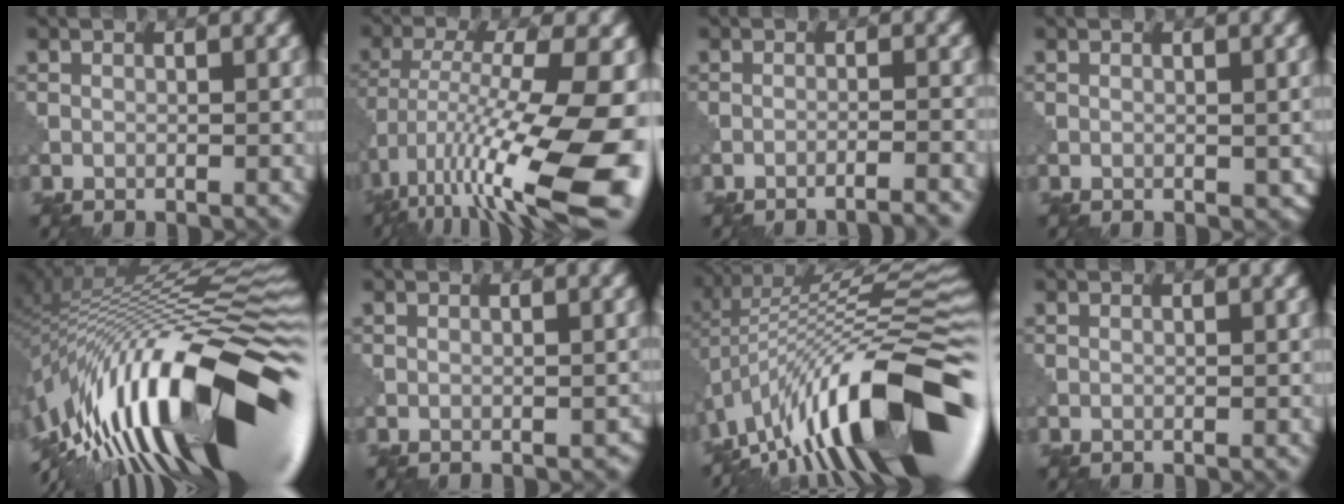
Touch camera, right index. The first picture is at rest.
{"total": 16.4, "force": [-6.6, 5.1, 14.1], "torque": [-0.255, -0.010, -0.111]}
{"total": 3.1, "force": [-2.8, 0.3, 1.4], "torque": [-0.015, 0.008, -0.051]}
{"total": 1.0, "force": [0.1, 0.7, 0.7], "torque": [-0.009, -0.001, 0.004]}
{"total": 18.7, "force": [-4.7, 5.7, 17.1], "torque": [-0.264, 0.028, -0.106]}
{"total": 0.7, "force": [-0.4, 0.4, 0.4], "torque": [-0.009, 0.002, 0.000]}
{"total": 16.2, "force": [-5.5, 5.0, 14.4], "torque": [-0.217, 0.041, -0.117]}
{"total": 0.0}